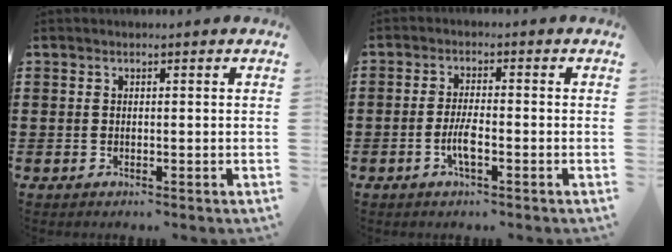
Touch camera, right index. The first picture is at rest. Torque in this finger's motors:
{"motor_torque": [1.08, 1.05, 0.50, 0.14]}